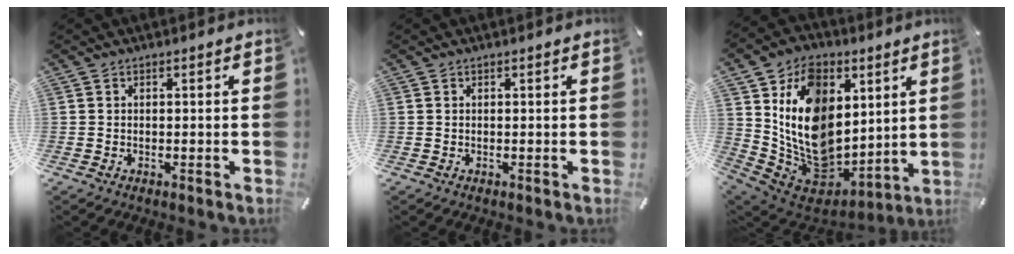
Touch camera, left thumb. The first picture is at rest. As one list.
[{"total": 0.0}, {"total": 18.2, "force": [2.9, 14.8, 10.2], "torque": [-0.200, -0.039, 0.059]}]